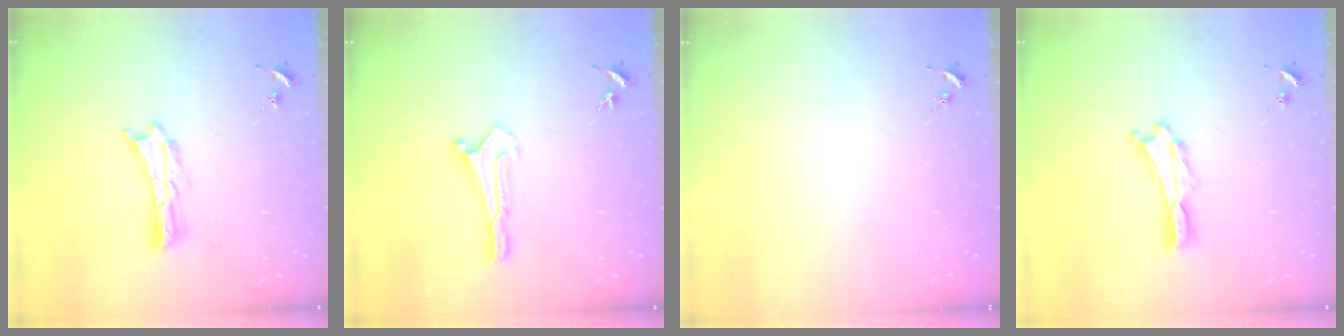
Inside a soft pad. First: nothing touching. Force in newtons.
{"total": 0.0}
{"total": 0.0}
{"total": 0.0}